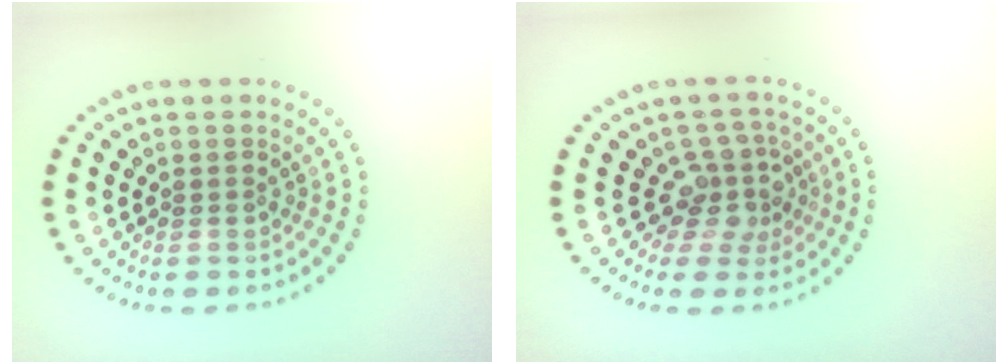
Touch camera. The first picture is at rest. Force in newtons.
{"total": 3.2, "press": 2.3, "slide": 2.2}